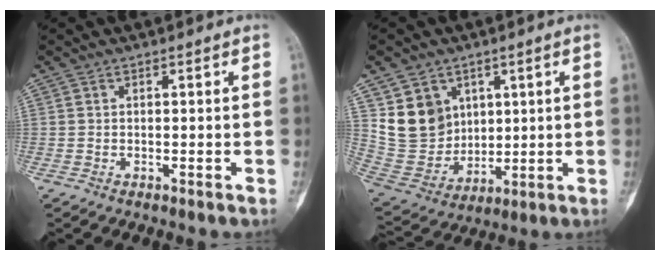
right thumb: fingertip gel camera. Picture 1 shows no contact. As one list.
[{"total": 12.2, "force": [4.9, 10.1, 4.8], "torque": [-0.063, -0.024, 0.117]}]